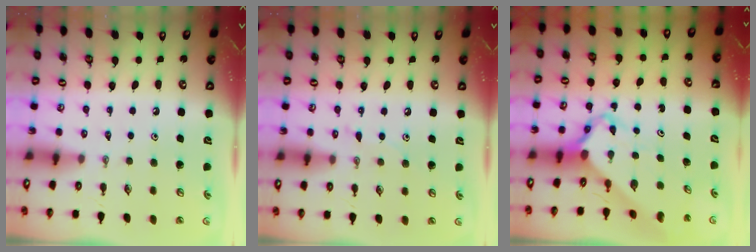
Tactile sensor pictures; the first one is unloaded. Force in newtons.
{"total": 6.3, "press": 6.2, "slide": 0.7}
{"total": 3.8, "press": 3.8, "slide": 0.4}